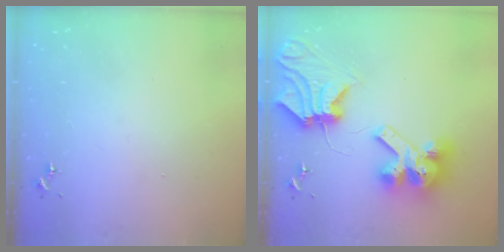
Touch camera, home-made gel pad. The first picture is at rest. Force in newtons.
{"total": 17.8, "press": 17.7, "slide": 1.9}